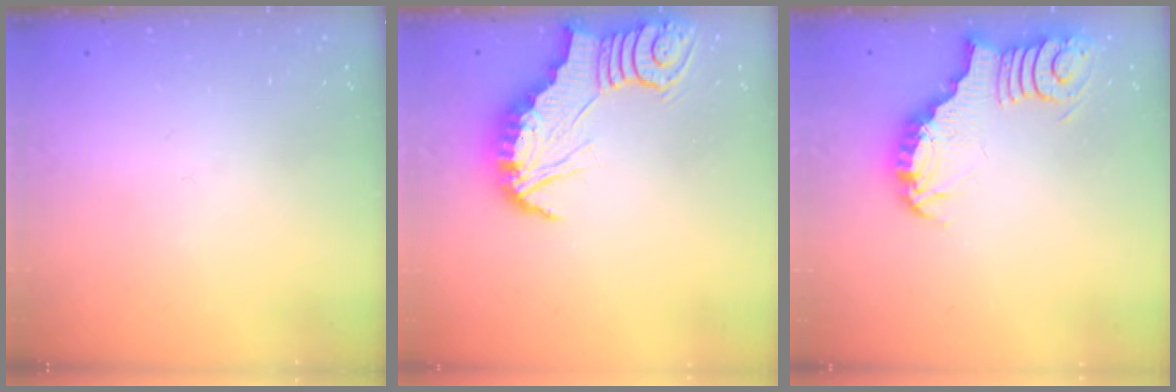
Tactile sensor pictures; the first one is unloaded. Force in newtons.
{"total": 2.3, "press": 2.3, "slide": 0.3}
{"total": 3.7, "press": 3.6, "slide": 0.6}